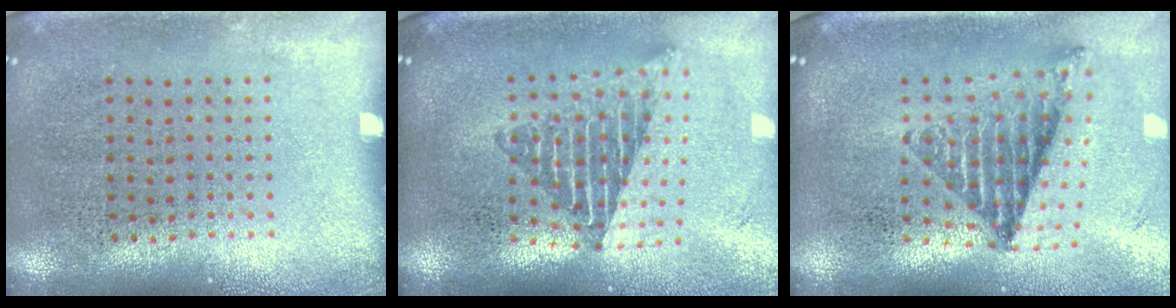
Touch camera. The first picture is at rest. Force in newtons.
{"total": 2.0, "press": 1.6, "slide": 1.3}
{"total": 1.3, "press": 1.2, "slide": 0.6}